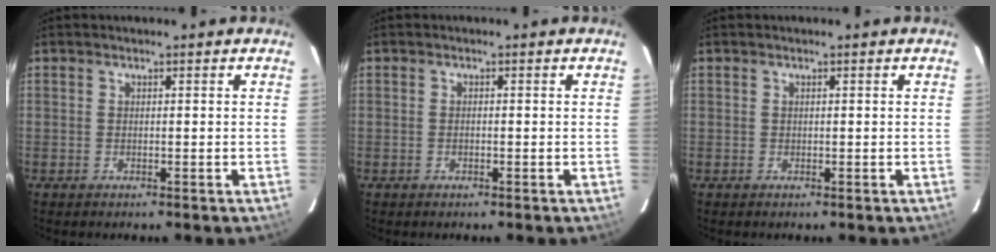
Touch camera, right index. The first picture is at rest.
{"total": 0.6, "force": [-0.4, 0.3, 0.3], "torque": [-0.007, 0.000, -0.006]}
{"total": 0.0}